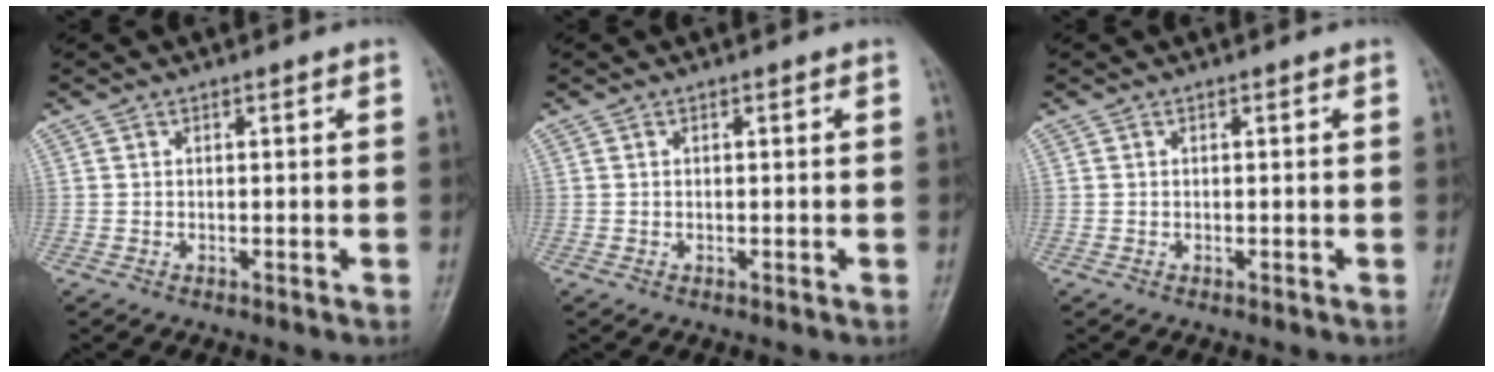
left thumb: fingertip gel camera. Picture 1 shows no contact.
{"total": 0.0}
{"total": 0.0}